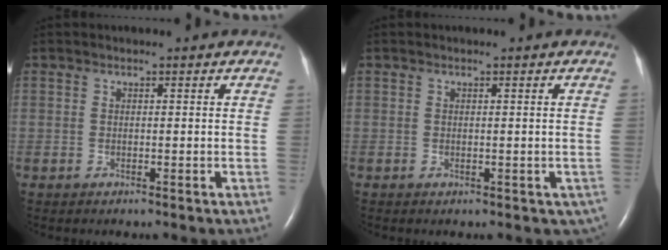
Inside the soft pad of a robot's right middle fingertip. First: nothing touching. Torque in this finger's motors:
{"motor_torque": [0.03, -0.02, 0.10, 0.02]}